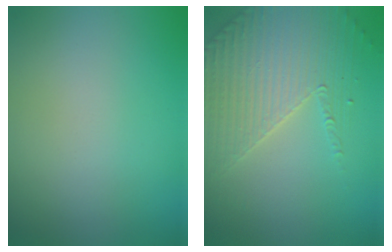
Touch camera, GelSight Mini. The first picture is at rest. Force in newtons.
{"total": 3.8, "press": 3.6, "slide": 1.1}